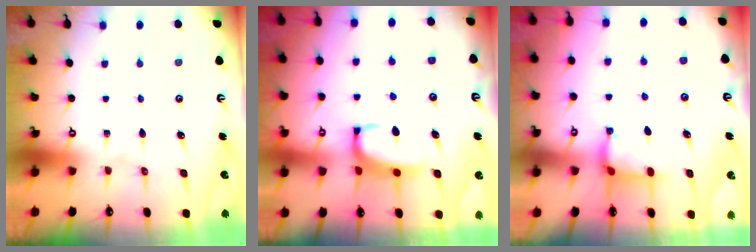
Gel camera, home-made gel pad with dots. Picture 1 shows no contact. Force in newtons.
{"total": 2.5, "press": 2.4, "slide": 0.7}
{"total": 2.5, "press": 2.5, "slide": 0.4}